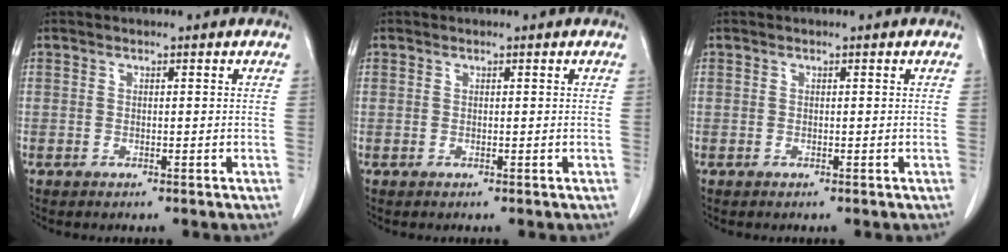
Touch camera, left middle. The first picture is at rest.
{"total": 0.0}
{"total": 0.0}